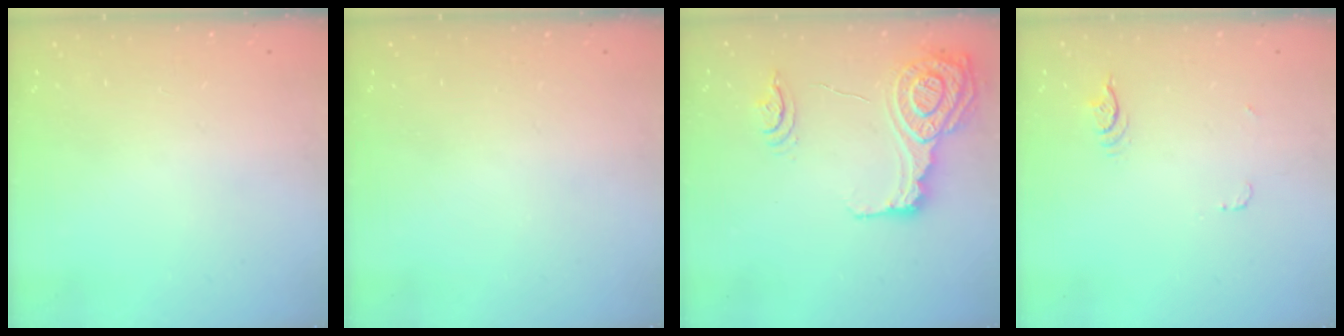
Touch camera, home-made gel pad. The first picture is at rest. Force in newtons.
{"total": 0.0}
{"total": 16.0, "press": 15.9, "slide": 1.2}
{"total": 3.9, "press": 3.6, "slide": 1.7}